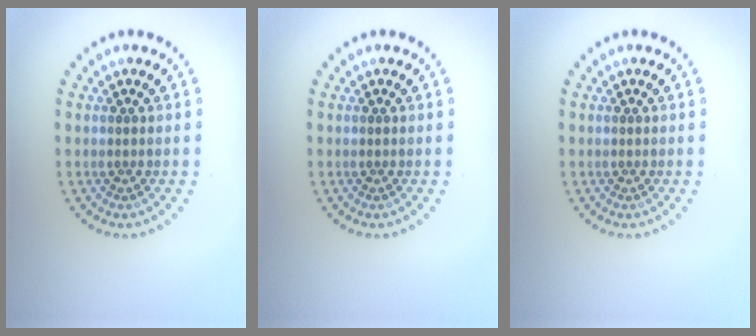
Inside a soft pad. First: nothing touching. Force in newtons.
{"total": 0.0}
{"total": 0.0}